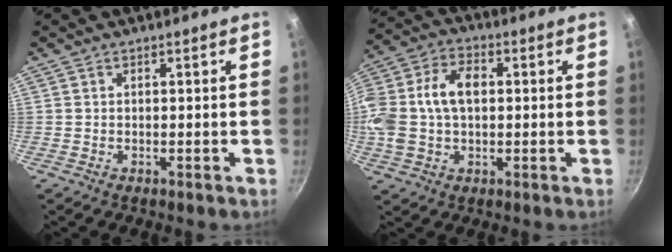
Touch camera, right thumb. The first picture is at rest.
{"total": 16.2, "force": [1.2, 11.0, 11.8], "torque": [-0.237, 0.036, 0.013]}